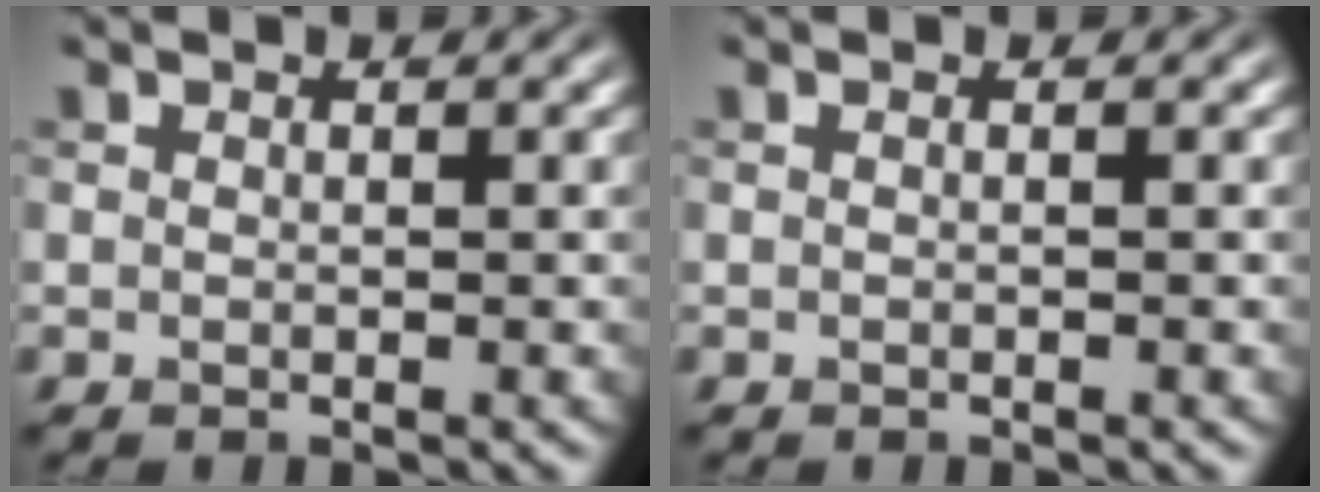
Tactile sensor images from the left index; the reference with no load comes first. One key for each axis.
{"total": 0.8, "fx": 0.1, "fy": 0.3, "fz": 0.7, "tx": -0.009, "ty": -0.001, "tz": -0.008}